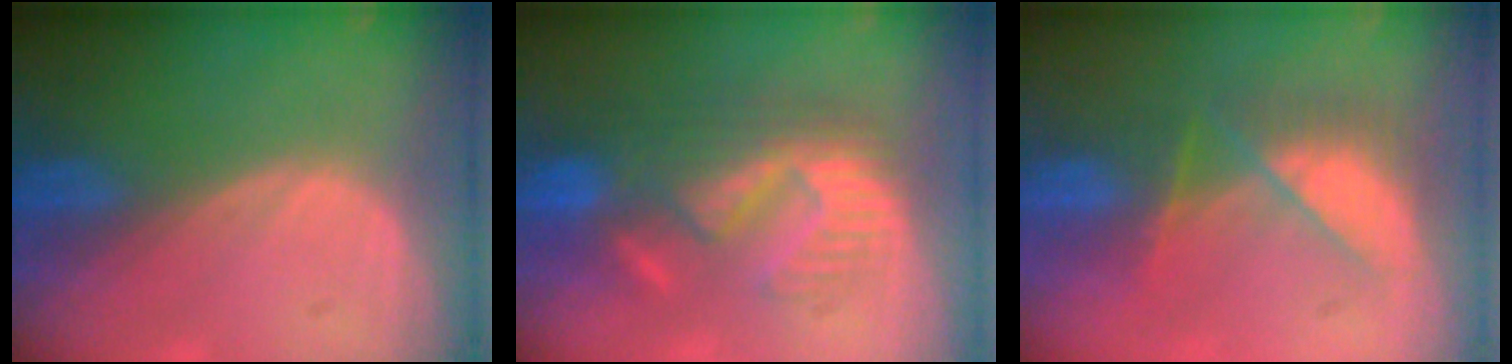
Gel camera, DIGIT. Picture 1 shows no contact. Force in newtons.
{"total": 9.2, "press": 9.1, "slide": 1.7}
{"total": 7.8, "press": 7.0, "slide": 3.4}